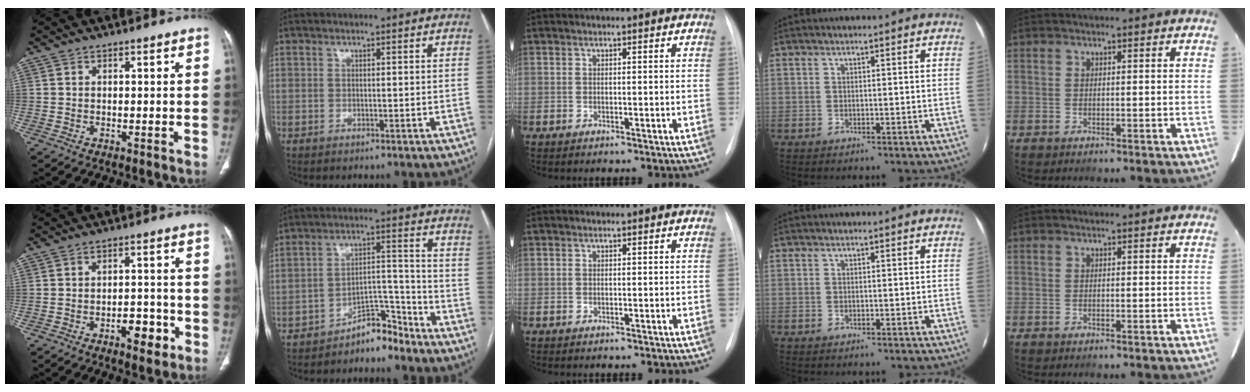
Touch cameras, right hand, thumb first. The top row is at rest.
{"thumb": {"total": 5.8, "force": [-2.8, 2.8, 4.2], "torque": [-0.044, 0.019, -0.038]}, "index": {"total": 5.9, "force": [-5.4, 1.8, 1.6], "torque": [-0.014, 0.032, -0.090]}}